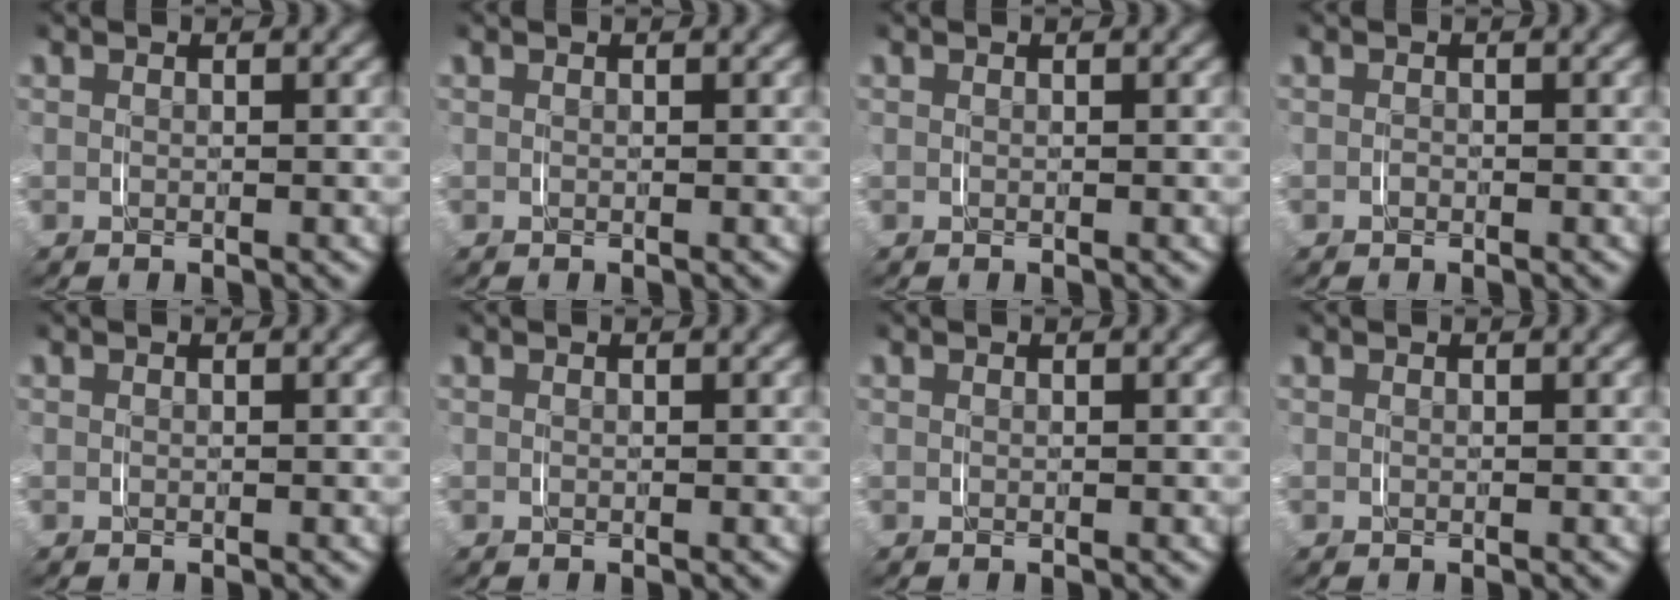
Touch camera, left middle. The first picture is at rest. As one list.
[{"total": 0.0}, {"total": 0.0}, {"total": 0.6, "force": [-0.5, 0.3, -0.1], "torque": [-0.006, -0.004, -0.008]}, {"total": 0.0}, {"total": 0.0}, {"total": 0.0}, {"total": 0.0}]